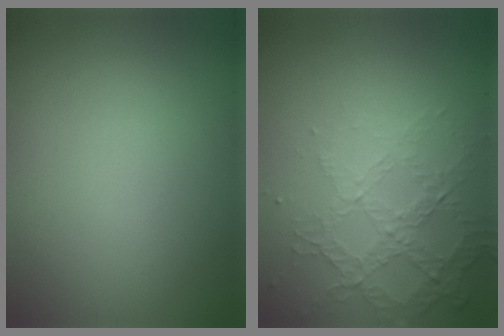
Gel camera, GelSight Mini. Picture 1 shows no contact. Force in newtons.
{"total": 4.3, "press": 3.0, "slide": 3.0}